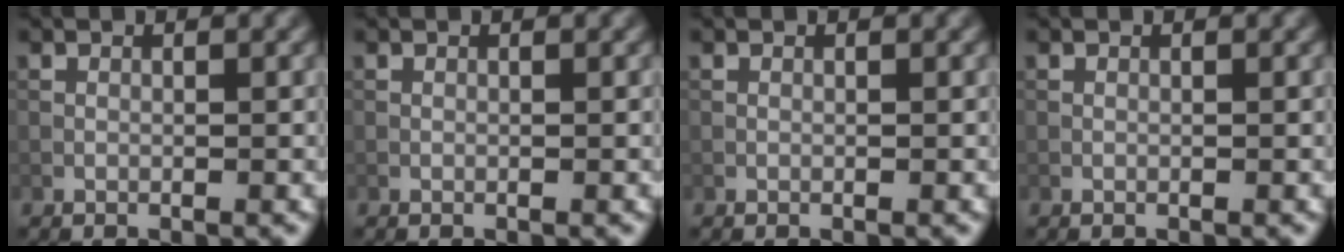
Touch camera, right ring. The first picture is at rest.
{"total": 0.0}
{"total": 0.0}
{"total": 0.0}